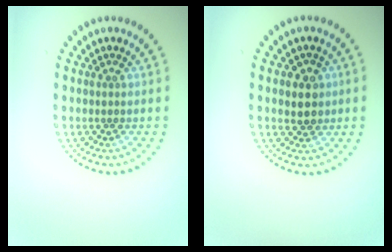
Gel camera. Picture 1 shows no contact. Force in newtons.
{"total": 2.3, "press": 2.2, "slide": 0.5}